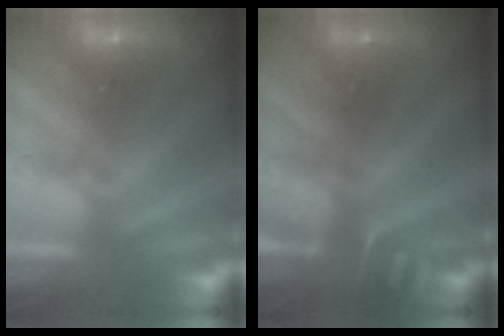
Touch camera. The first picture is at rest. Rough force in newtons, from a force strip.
{"total": 3.4}